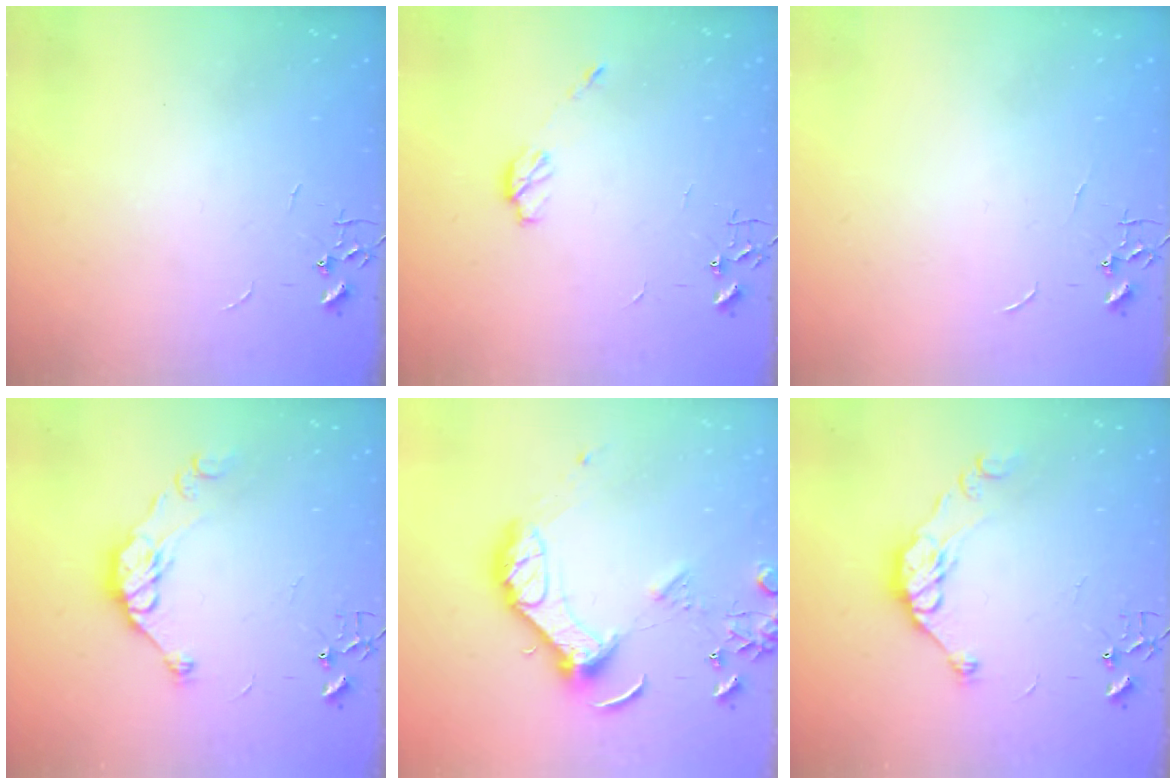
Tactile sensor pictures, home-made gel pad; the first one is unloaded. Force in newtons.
{"total": 5.5, "press": 5.5, "slide": 0.4}
{"total": 0.0}
{"total": 11.6, "press": 11.6, "slide": 0.7}
{"total": 14.7, "press": 14.6, "slide": 2.1}
{"total": 11.6, "press": 11.6, "slide": 0.7}